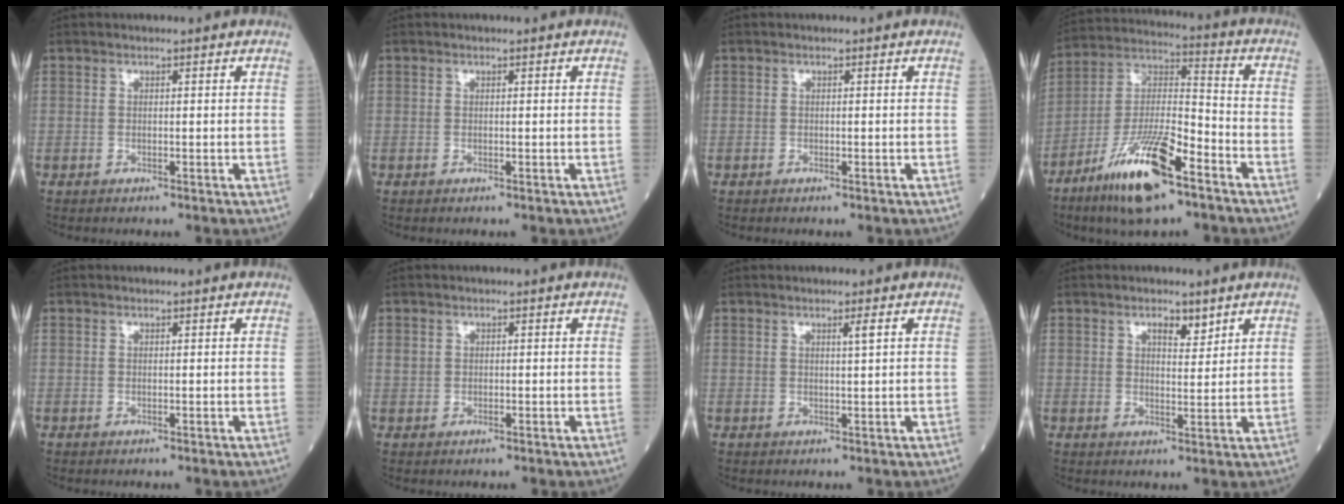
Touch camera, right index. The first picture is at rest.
{"total": 0.0}
{"total": 0.0}
{"total": 16.0, "force": [-9.5, 3.3, 12.4], "torque": [-0.245, -0.016, -0.175]}
{"total": 0.0}
{"total": 1.2, "force": [0.0, 1.0, 0.7], "torque": [-0.022, 0.007, 0.003]}
{"total": 1.2, "force": [0.6, -0.4, 1.0], "torque": [-0.021, -0.005, 0.011]}
{"total": 3.0, "force": [2.1, 1.1, 1.9], "torque": [-0.029, -0.002, 0.034]}